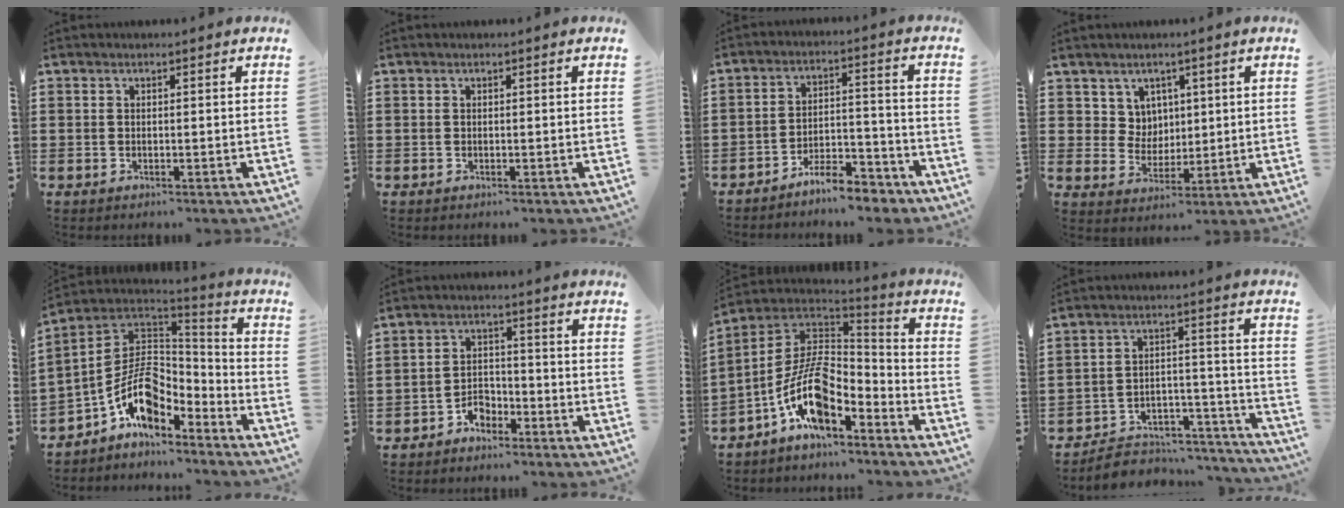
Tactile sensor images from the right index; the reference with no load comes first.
{"total": 0.0}
{"total": 6.7, "force": [-6.2, 1.3, 2.3], "torque": [-0.039, 0.017, -0.118]}
{"total": 4.9, "force": [2.5, 4.2, 0.5], "torque": [-0.034, 0.007, 0.047]}
{"total": 10.1, "force": [-4.4, 6.0, 6.8], "torque": [-0.160, -0.002, -0.090]}
{"total": 3.3, "force": [-2.8, 1.7, 0.7], "torque": [-0.020, 0.009, -0.058]}
{"total": 12.2, "force": [-6.2, 5.1, 9.2], "torque": [-0.213, 0.000, -0.129]}
{"total": 4.9, "force": [-4.5, 1.8, 0.6], "torque": [-0.016, 0.008, -0.089]}